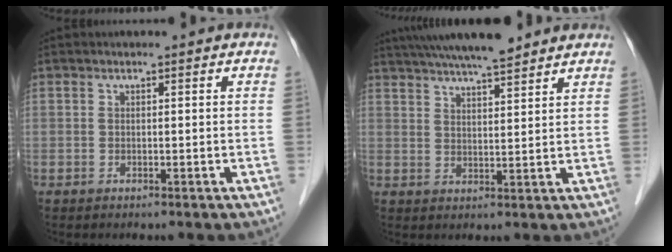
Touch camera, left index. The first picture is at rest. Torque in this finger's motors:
{"motor_torque": [0.88, -0.81, 0.35, 0.07]}